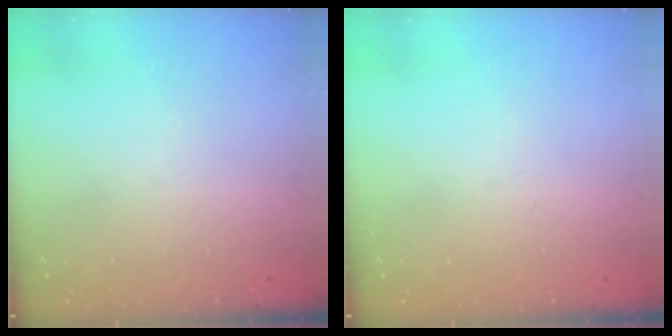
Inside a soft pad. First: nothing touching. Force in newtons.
{"total": 0.0}